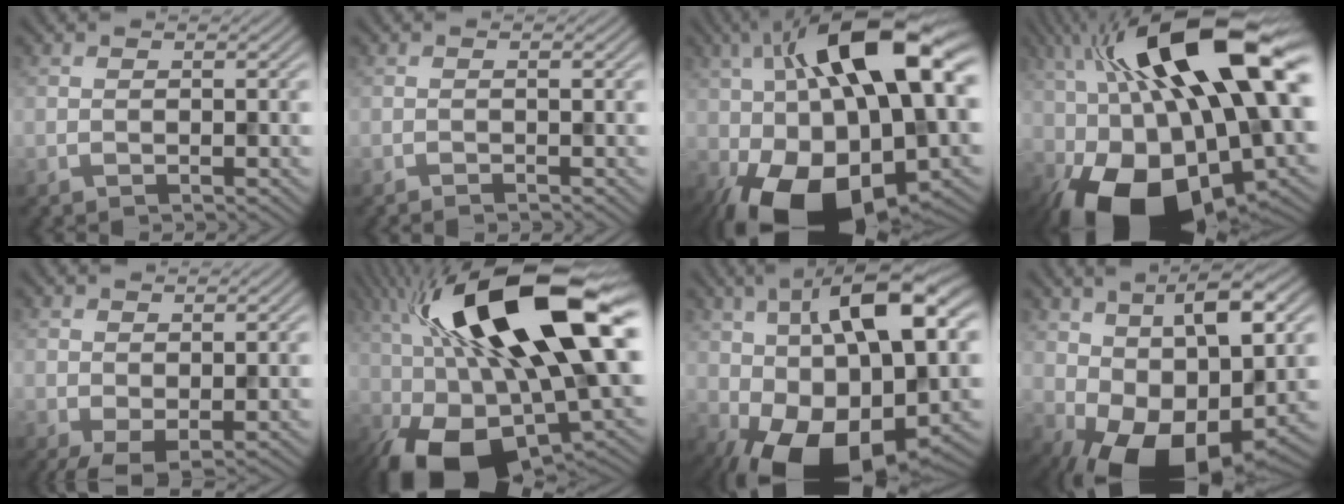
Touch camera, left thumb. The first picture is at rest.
{"total": 0.8, "force": [-0.5, 0.0, 0.6], "torque": [-0.010, 0.003, -0.010]}
{"total": 22.1, "force": [-0.8, 12.1, 18.4], "torque": [-0.357, -0.011, 0.000]}
{"total": 23.4, "force": [0.9, 11.6, 20.3], "torque": [-0.387, -0.007, 0.012]}
{"total": 2.6, "force": [-0.2, 1.5, 2.1], "torque": [-0.047, -0.009, 0.000]}
{"total": 22.6, "force": [2.4, 9.7, 20.3], "torque": [-0.393, 0.008, 0.035]}
{"total": 19.7, "force": [-0.7, 10.6, 16.5], "torque": [-0.276, 0.001, -0.015]}
{"total": 16.1, "force": [-0.6, 9.2, 13.2], "torque": [-0.200, -0.021, -0.006]}